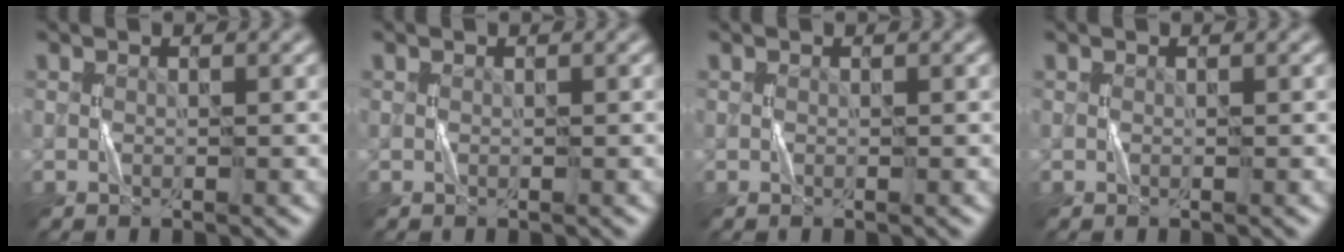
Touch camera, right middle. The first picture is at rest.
{"total": 0.0}
{"total": 0.0}
{"total": 0.0}